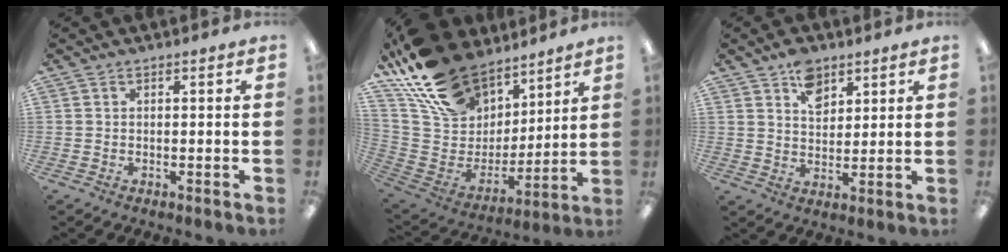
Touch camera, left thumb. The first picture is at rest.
{"total": 22.7, "force": [16.3, 12.7, 9.3], "torque": [-0.193, -0.087, 0.309]}
{"total": 6.9, "force": [4.3, 4.4, 3.1], "torque": [-0.038, -0.016, 0.075]}